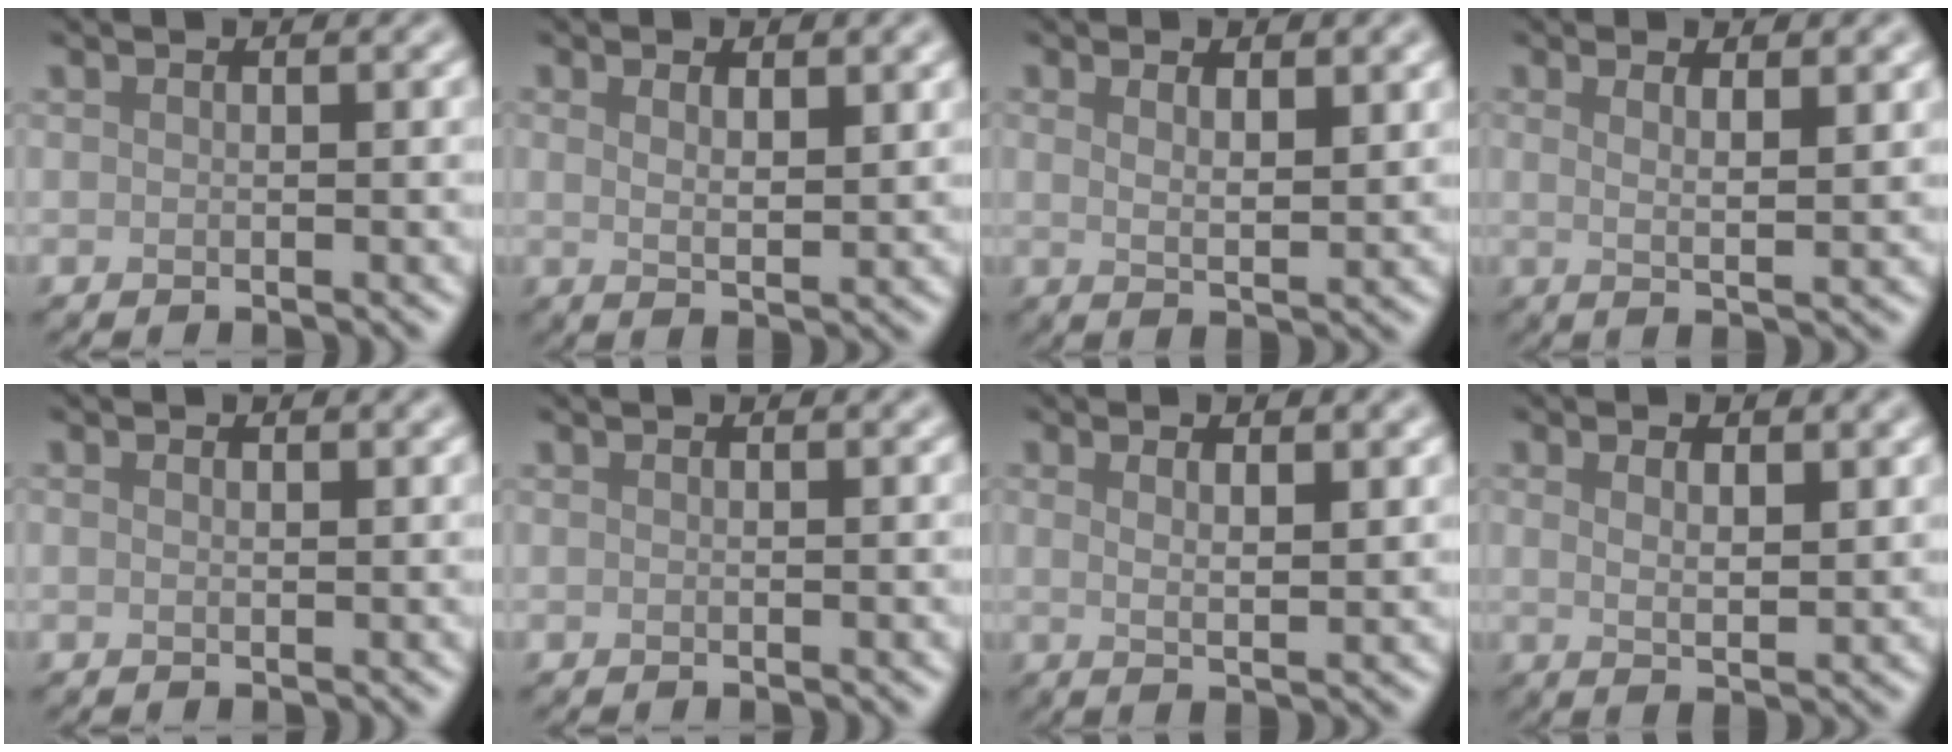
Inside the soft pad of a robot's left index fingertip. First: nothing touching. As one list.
[{"total": 2.9, "force": [1.4, 0.8, 2.4], "torque": [-0.035, -0.003, 0.022]}, {"total": 3.1, "force": [1.5, 0.9, 2.6], "torque": [-0.037, -0.004, 0.025]}, {"total": 3.8, "force": [1.5, 1.0, 3.3], "torque": [-0.042, 0.002, 0.009]}, {"total": 0.6, "force": [0.3, 0.3, 0.4], "torque": [-0.008, 0.000, 0.005]}, {"total": 0.0}, {"total": 3.6, "force": [1.4, 0.9, 3.2], "torque": [-0.040, -0.001, 0.017]}, {"total": 3.2, "force": [1.4, 1.0, 2.8], "torque": [-0.044, -0.001, 0.021]}]